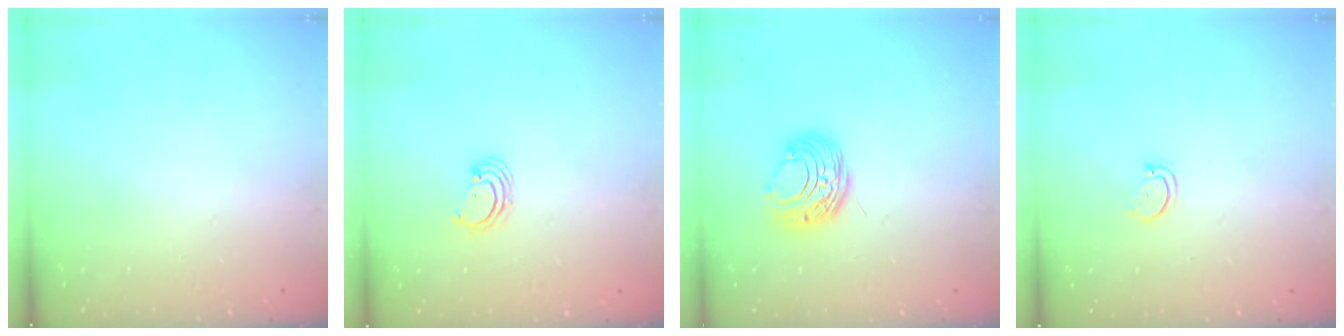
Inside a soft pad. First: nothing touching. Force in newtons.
{"total": 2.3, "press": 2.3, "slide": 0.1}
{"total": 9.5, "press": 9.4, "slide": 0.9}
{"total": 2.6, "press": 2.5, "slide": 0.4}